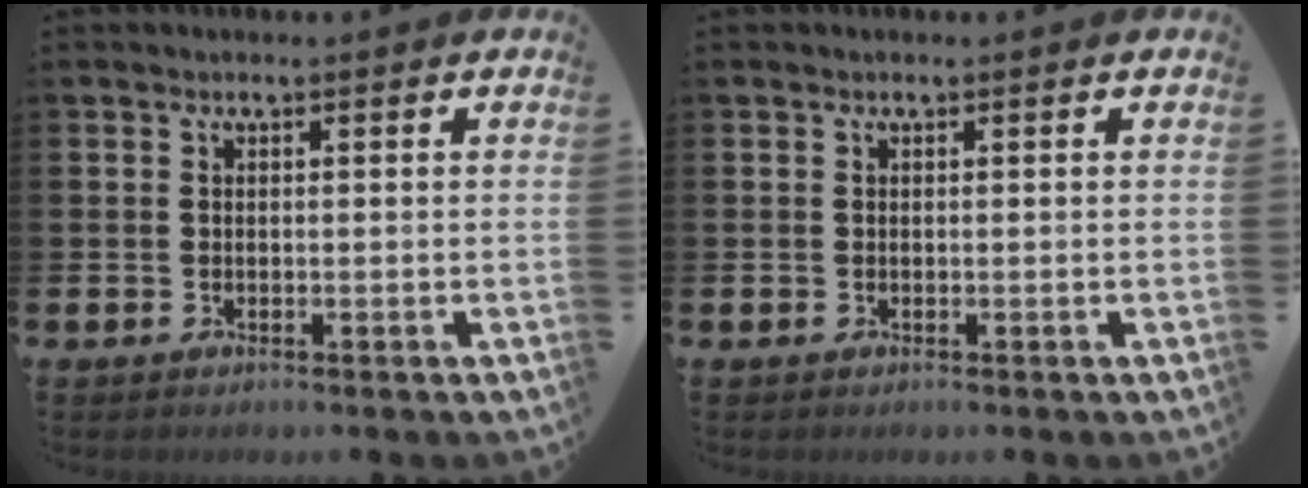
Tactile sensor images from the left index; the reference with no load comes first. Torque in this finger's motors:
{"motor_torque": [0.10, 0.01, -0.03, -0.01]}